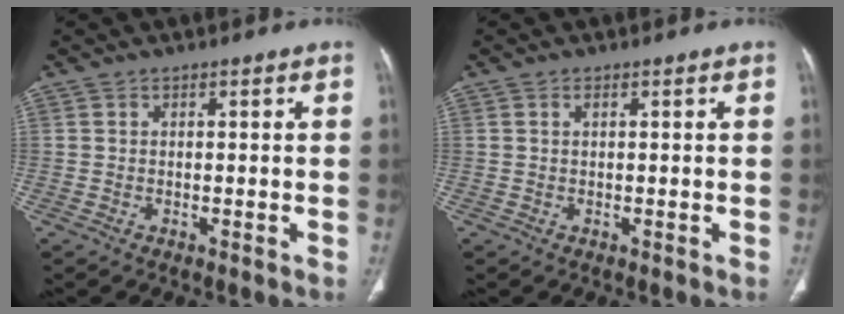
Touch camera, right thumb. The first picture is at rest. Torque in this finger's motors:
{"motor_torque": [1.27, 1.77, 0.11, -0.24, -0.02]}